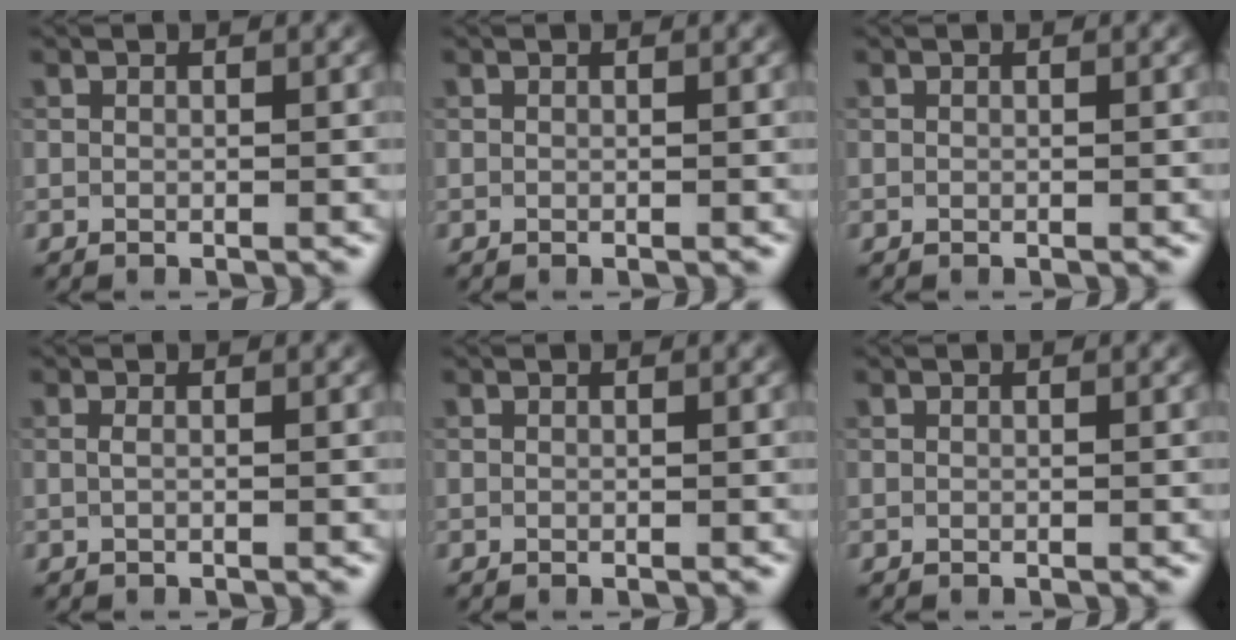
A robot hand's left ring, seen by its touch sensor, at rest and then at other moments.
{"total": 0.0}
{"total": 0.0}
{"total": 0.7, "force": [0.1, 0.2, 0.7], "torque": [-0.013, 0.000, -0.004]}
{"total": 0.0}
{"total": 0.0}